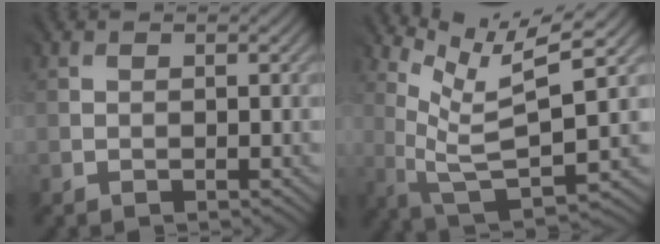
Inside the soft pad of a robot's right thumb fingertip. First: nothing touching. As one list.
[{"total": 7.2, "force": [4.1, 1.1, 5.8], "torque": [-0.120, 0.002, 0.093]}]